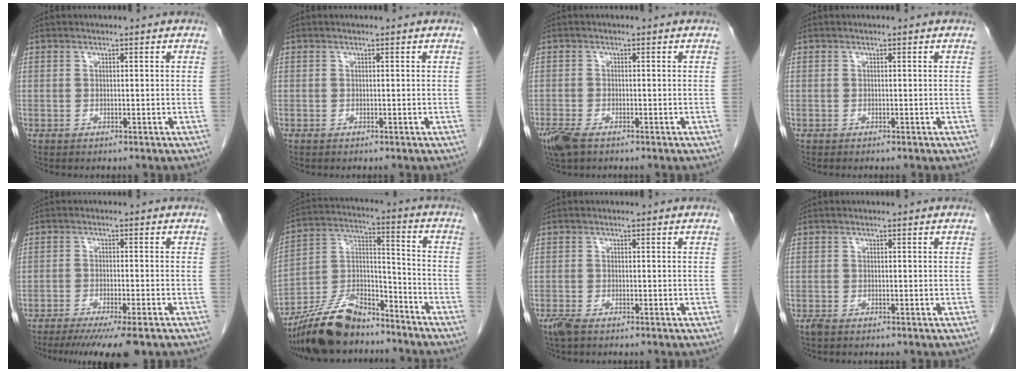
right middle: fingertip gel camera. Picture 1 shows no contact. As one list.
[{"total": 0.0}, {"total": 4.2, "force": [-2.8, 1.6, 2.7], "torque": [-0.061, -0.011, -0.049]}, {"total": 0.0}, {"total": 9.9, "force": [-7.8, 0.4, 6.1], "torque": [-0.081, -0.021, -0.117]}, {"total": 15.8, "force": [-13.4, 4.8, 6.8], "torque": [-0.127, 0.018, -0.239]}, {"total": 2.0, "force": [-1.4, 0.5, 1.3], "torque": [-0.034, -0.007, -0.028]}, {"total": 0.9, "force": [-0.7, 0.3, 0.5], "torque": [-0.016, -0.003, -0.013]}]